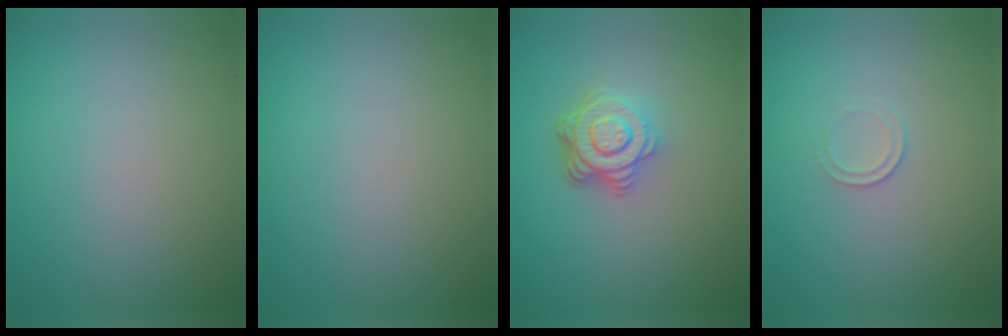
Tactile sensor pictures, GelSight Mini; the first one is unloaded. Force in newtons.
{"total": 0.0}
{"total": 4.7, "press": 3.5, "slide": 3.2}
{"total": 0.7, "press": 0.3, "slide": 0.6}